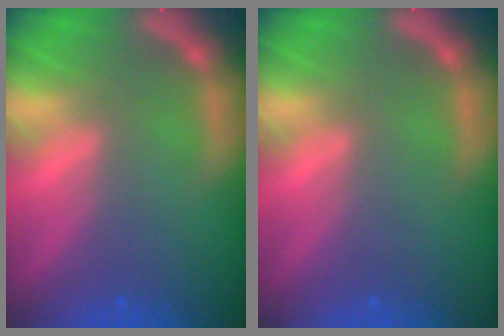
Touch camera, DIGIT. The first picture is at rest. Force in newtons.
{"total": 0.0}